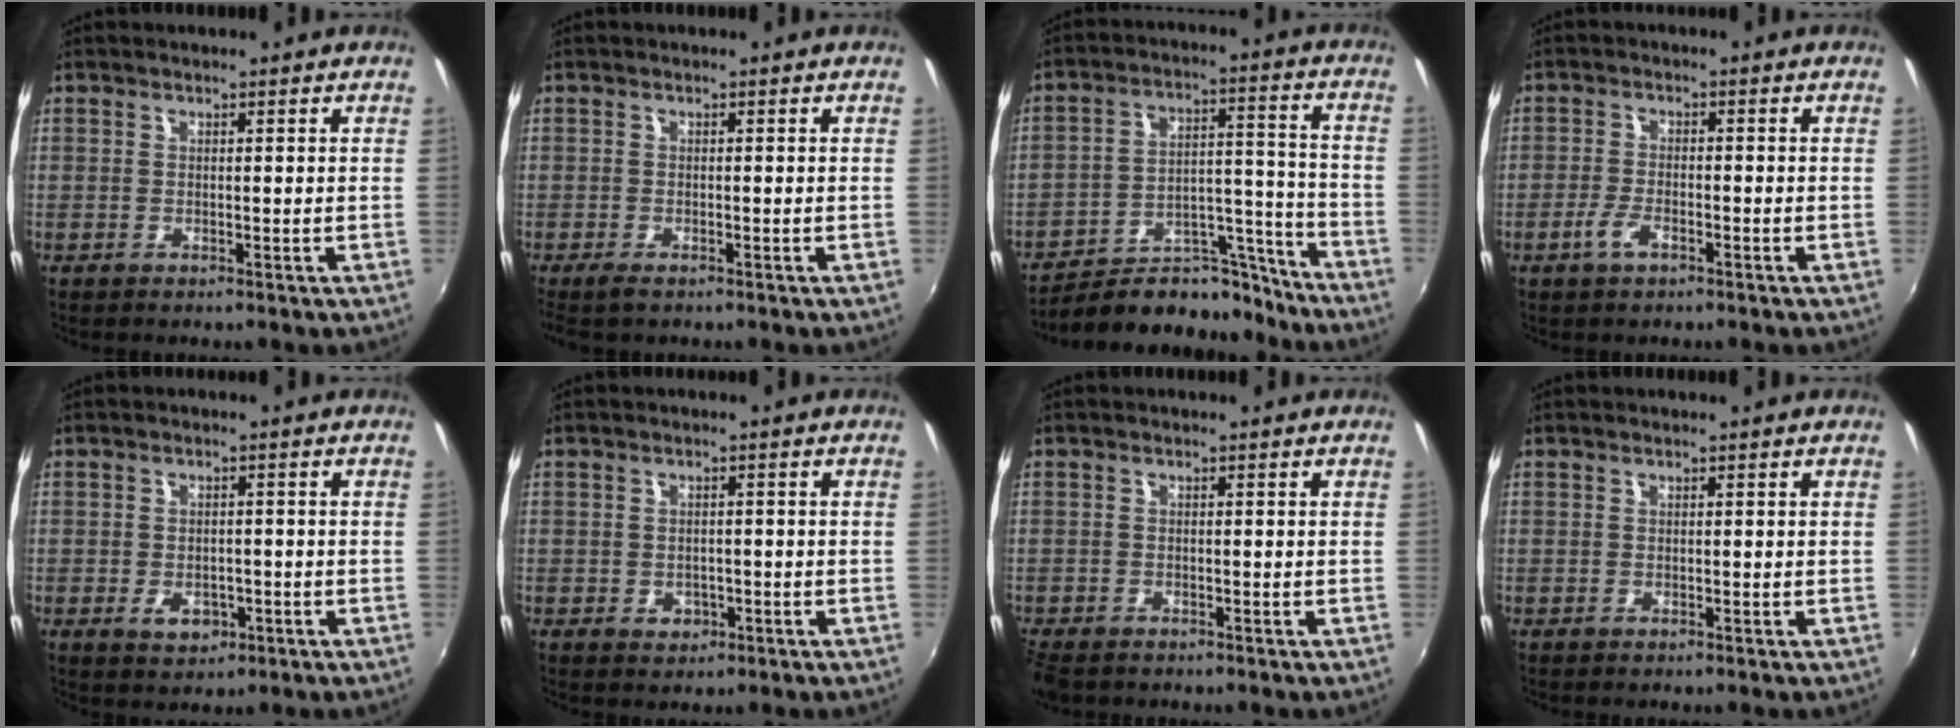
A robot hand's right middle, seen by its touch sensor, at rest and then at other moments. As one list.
[{"total": 2.3, "force": [-1.7, 0.7, 1.4], "torque": [-0.029, -0.010, -0.030]}, {"total": 17.6, "force": [-15.5, 6.4, 5.6], "torque": [-0.096, 0.032, -0.220]}, {"total": 3.3, "force": [-2.0, 1.4, 2.2], "torque": [-0.057, -0.005, -0.040]}, {"total": 4.5, "force": [-1.9, 3.2, 2.6], "torque": [-0.056, -0.010, -0.027]}, {"total": 3.2, "force": [-1.2, 2.7, 1.3], "torque": [-0.029, -0.005, -0.013]}, {"total": 4.4, "force": [-3.6, 1.8, 1.9], "torque": [-0.053, -0.021, -0.069]}, {"total": 0.0}]